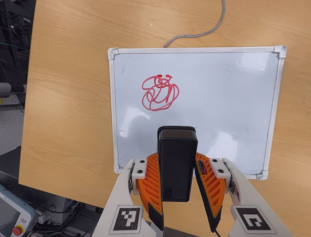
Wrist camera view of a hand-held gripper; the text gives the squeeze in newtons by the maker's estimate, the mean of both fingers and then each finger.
{"total": 7.0, "left": 5.5, "right": 8.6}